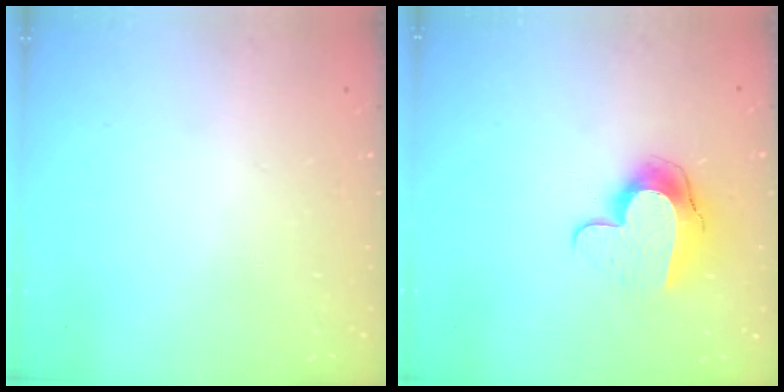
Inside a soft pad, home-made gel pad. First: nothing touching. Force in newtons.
{"total": 11.2, "press": 11.2, "slide": 1.1}